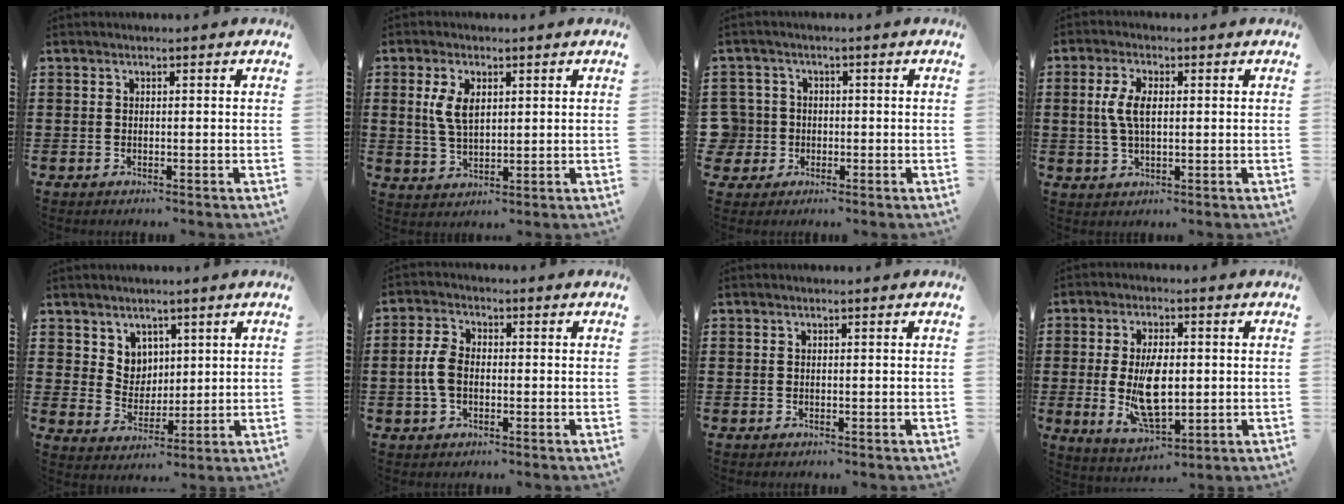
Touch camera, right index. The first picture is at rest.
{"total": 4.9, "force": [1.5, 2.1, 4.2], "torque": [-0.091, 0.006, 0.025]}
{"total": 3.8, "force": [-0.5, 3.7, 0.6], "torque": [-0.046, 0.005, -0.018]}
{"total": 4.9, "force": [0.6, 1.7, 4.5], "torque": [-0.101, 0.004, 0.006]}
{"total": 4.8, "force": [3.3, 3.4, 0.4], "torque": [-0.018, -0.001, 0.062]}
{"total": 4.1, "force": [-0.5, 2.2, 3.4], "torque": [-0.088, -0.004, -0.016]}
{"total": 0.0}
{"total": 9.3, "force": [-0.4, 4.3, 8.3], "torque": [-0.167, -0.006, -0.008]}